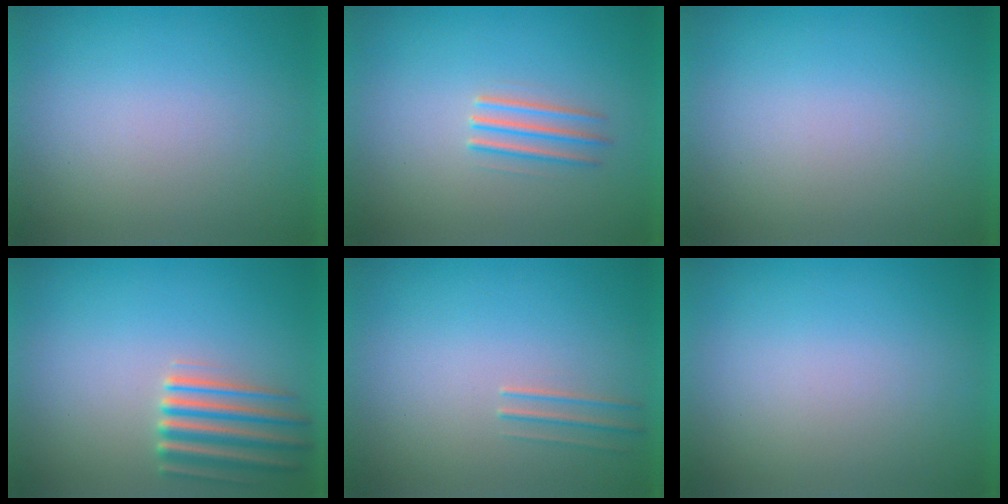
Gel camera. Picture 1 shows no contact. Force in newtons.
{"total": 2.3}
{"total": 0.0}
{"total": 4.0}
{"total": 1.4}
{"total": 0.0}